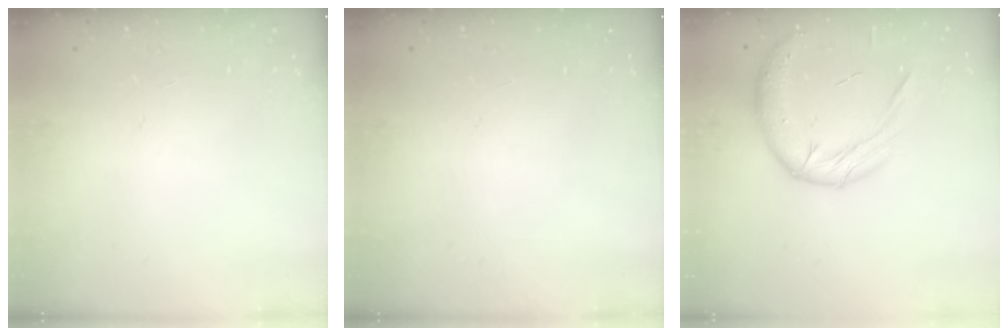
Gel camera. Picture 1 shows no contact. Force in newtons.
{"total": 0.0}
{"total": 16.1, "press": 15.9, "slide": 2.5}